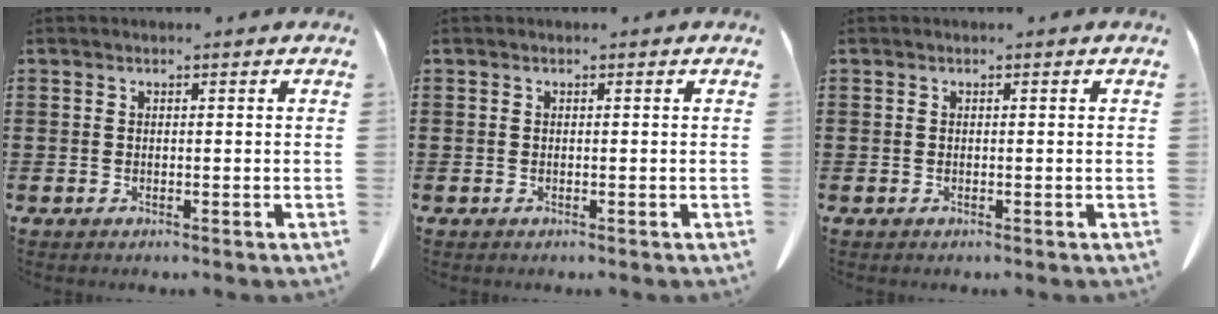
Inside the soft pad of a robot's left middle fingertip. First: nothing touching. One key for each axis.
{"total": 0.0}
{"total": 0.0}